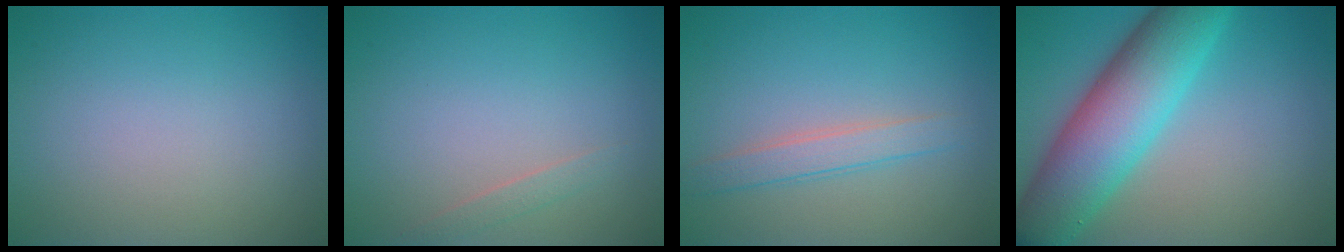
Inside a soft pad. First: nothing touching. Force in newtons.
{"total": 0.8, "press": 0.8, "slide": 0.0}
{"total": 2.3, "press": 2.2, "slide": 0.1}
{"total": 9.9, "press": 9.9, "slide": 0.0}